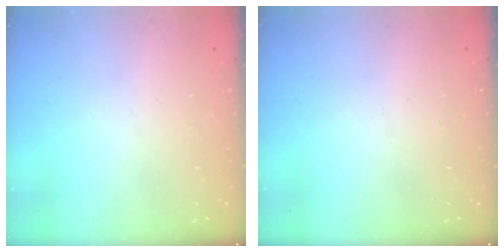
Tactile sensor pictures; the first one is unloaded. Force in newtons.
{"total": 0.0}